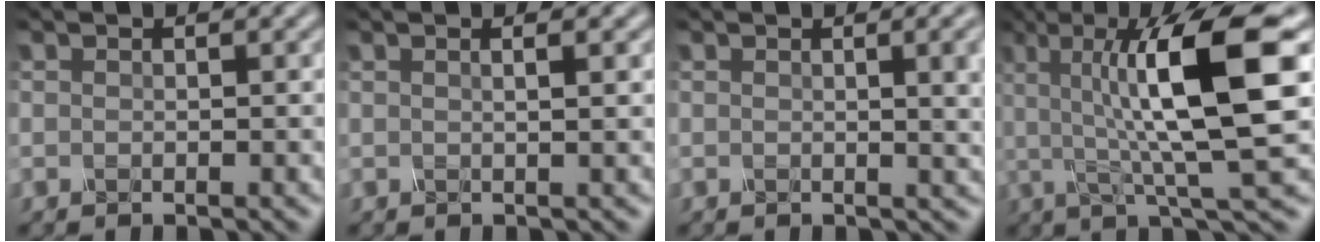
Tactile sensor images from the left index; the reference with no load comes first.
{"total": 2.2, "force": [0.9, 1.0, 1.7], "torque": [-0.003, 0.008, -0.009]}
{"total": 5.0, "force": [0.8, 2.0, 4.5], "torque": [-0.024, 0.014, 0.012]}
{"total": 11.5, "force": [1.7, 2.5, 11.0], "torque": [-0.160, 0.009, 0.034]}